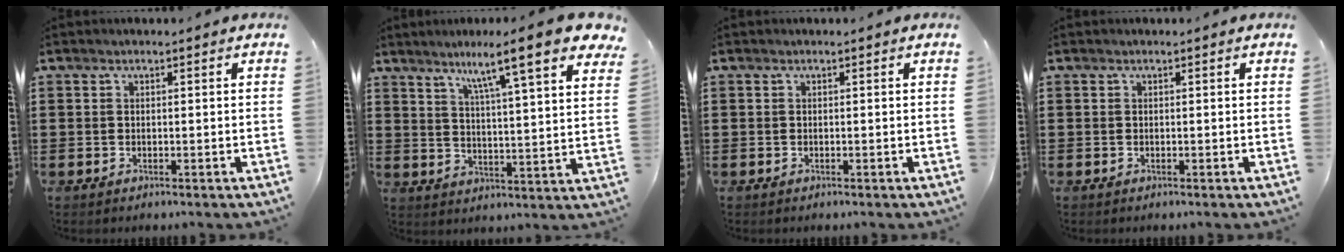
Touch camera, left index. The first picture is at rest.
{"total": 11.0, "force": [8.0, 0.4, 7.5], "torque": [-0.137, -0.040, 0.121]}
{"total": 0.0}
{"total": 0.0}